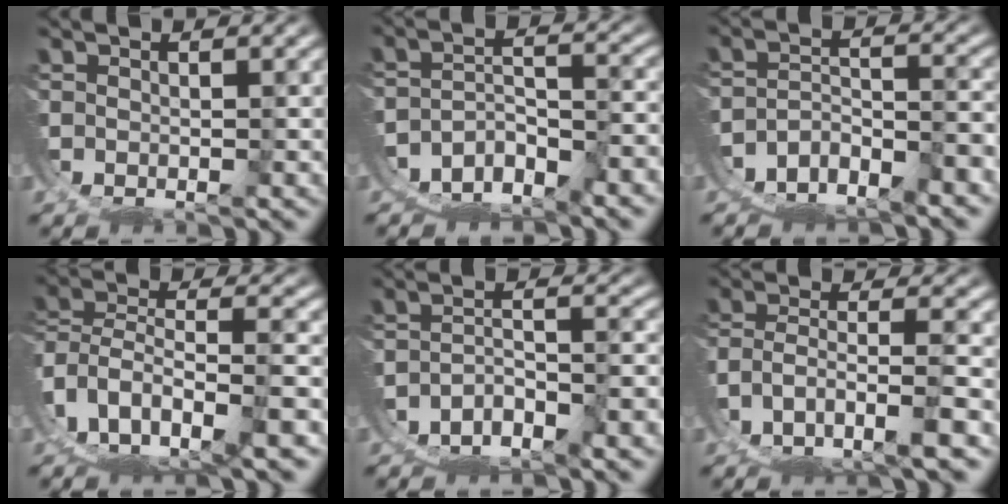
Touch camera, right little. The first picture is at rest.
{"total": 8.3, "force": [-5.7, 5.7, 1.9], "torque": [-0.043, -0.030, -0.093]}
{"total": 10.2, "force": [-6.6, 7.5, 2.3], "torque": [-0.067, -0.037, -0.107]}
{"total": 10.5, "force": [-3.9, 7.5, 6.1], "torque": [-0.147, -0.058, -0.040]}
{"total": 8.3, "force": [-5.6, 5.9, 2.1], "torque": [-0.056, -0.026, -0.090]}
{"total": 8.7, "force": [-5.3, 5.3, 4.4], "torque": [-0.092, -0.044, -0.072]}